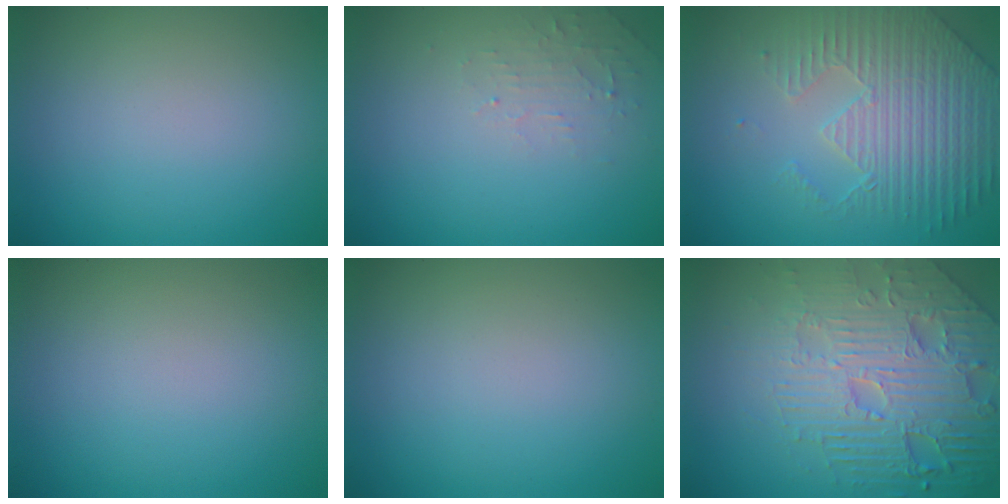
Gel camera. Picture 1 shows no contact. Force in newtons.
{"total": 1.6, "press": 1.5, "slide": 0.3}
{"total": 4.2, "press": 4.1, "slide": 1.0}
{"total": 0.0}
{"total": 0.0}
{"total": 8.7, "press": 6.1, "slide": 6.2}